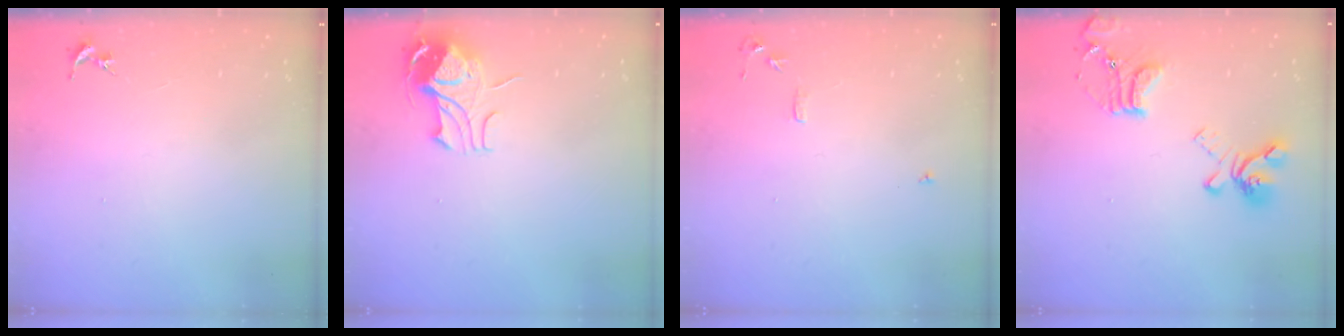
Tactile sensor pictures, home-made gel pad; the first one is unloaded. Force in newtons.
{"total": 9.6, "press": 9.6, "slide": 1.1}
{"total": 6.5, "press": 6.5, "slide": 0.8}
{"total": 18.2, "press": 18.1, "slide": 1.7}